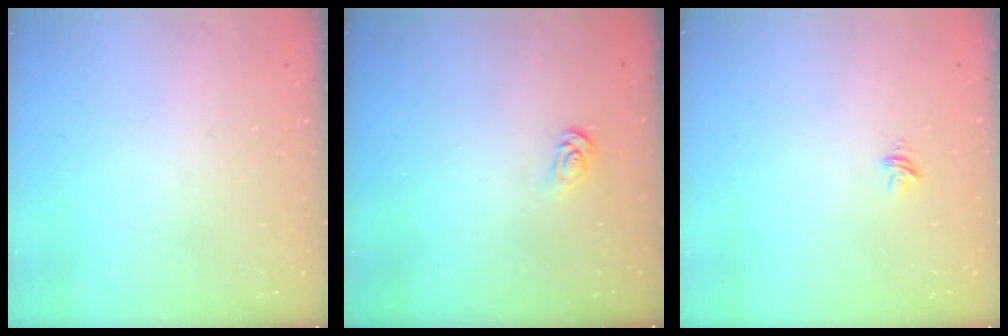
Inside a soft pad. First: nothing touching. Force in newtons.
{"total": 2.6, "press": 2.6, "slide": 0.4}
{"total": 3.9, "press": 3.9, "slide": 0.2}